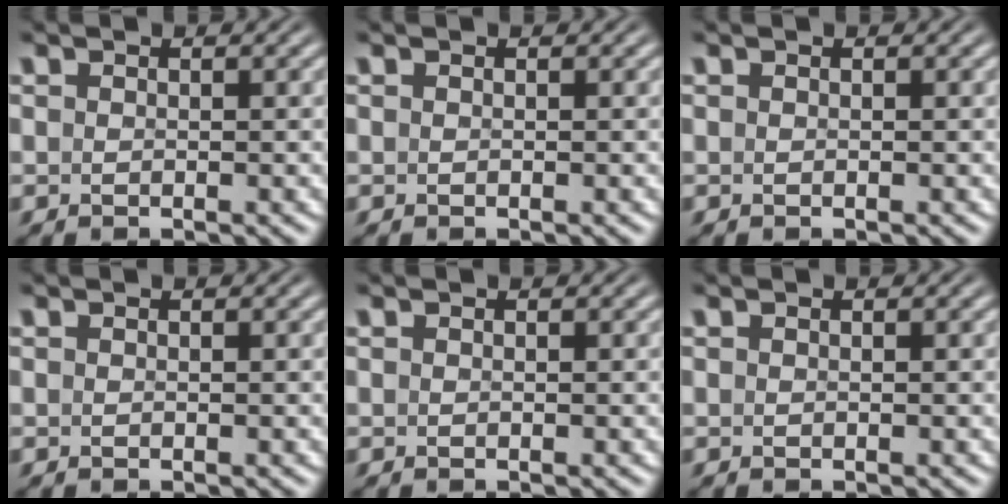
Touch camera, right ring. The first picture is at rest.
{"total": 0.0}
{"total": 0.0}
{"total": 0.0}
{"total": 0.0}
{"total": 0.0}